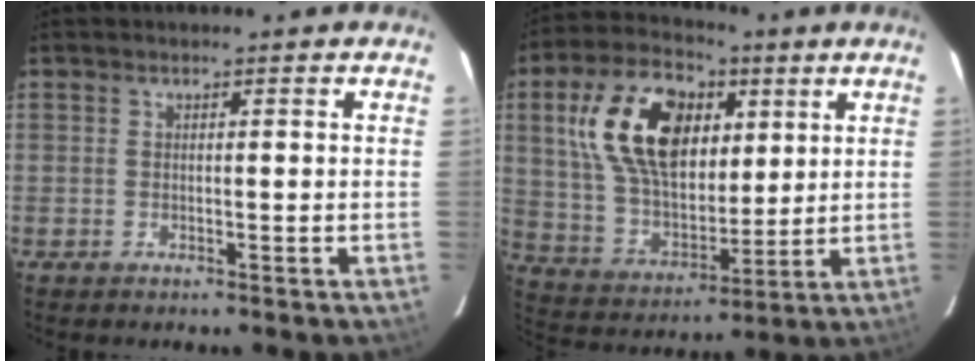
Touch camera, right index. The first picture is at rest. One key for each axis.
{"total": 20.6, "fx": 6.9, "fy": 12.7, "fz": 14.7, "tx": -0.301, "ty": 0.027, "tz": 0.137}